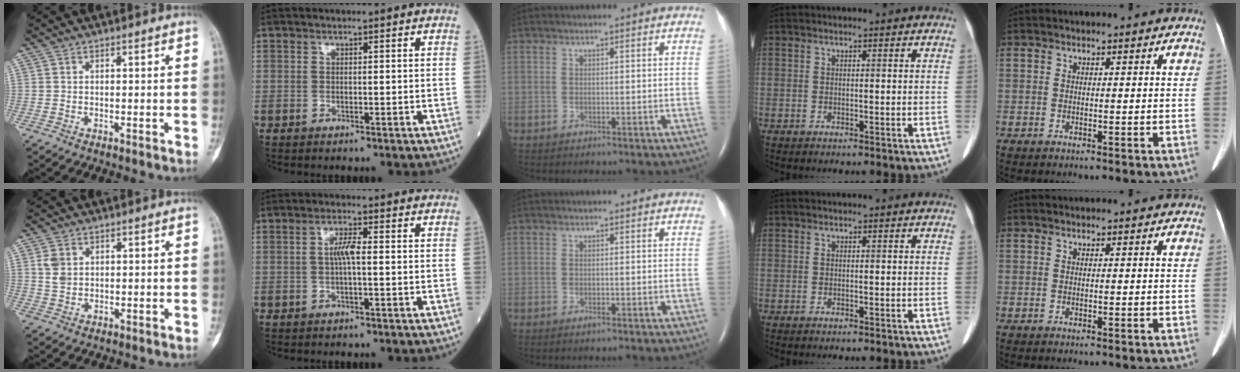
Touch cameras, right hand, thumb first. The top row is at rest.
{"thumb": {"total": 3.0, "force": [0.8, 2.4, 1.7], "torque": [-0.022, 0.000, 0.020]}, "index": {"total": 3.0, "force": [0.0, 0.4, 3.0], "torque": [-0.060, 0.005, 0.000]}, "middle": {"total": 0.6, "force": [-0.4, 0.1, 0.4], "torque": [-0.010, -0.001, -0.006]}}